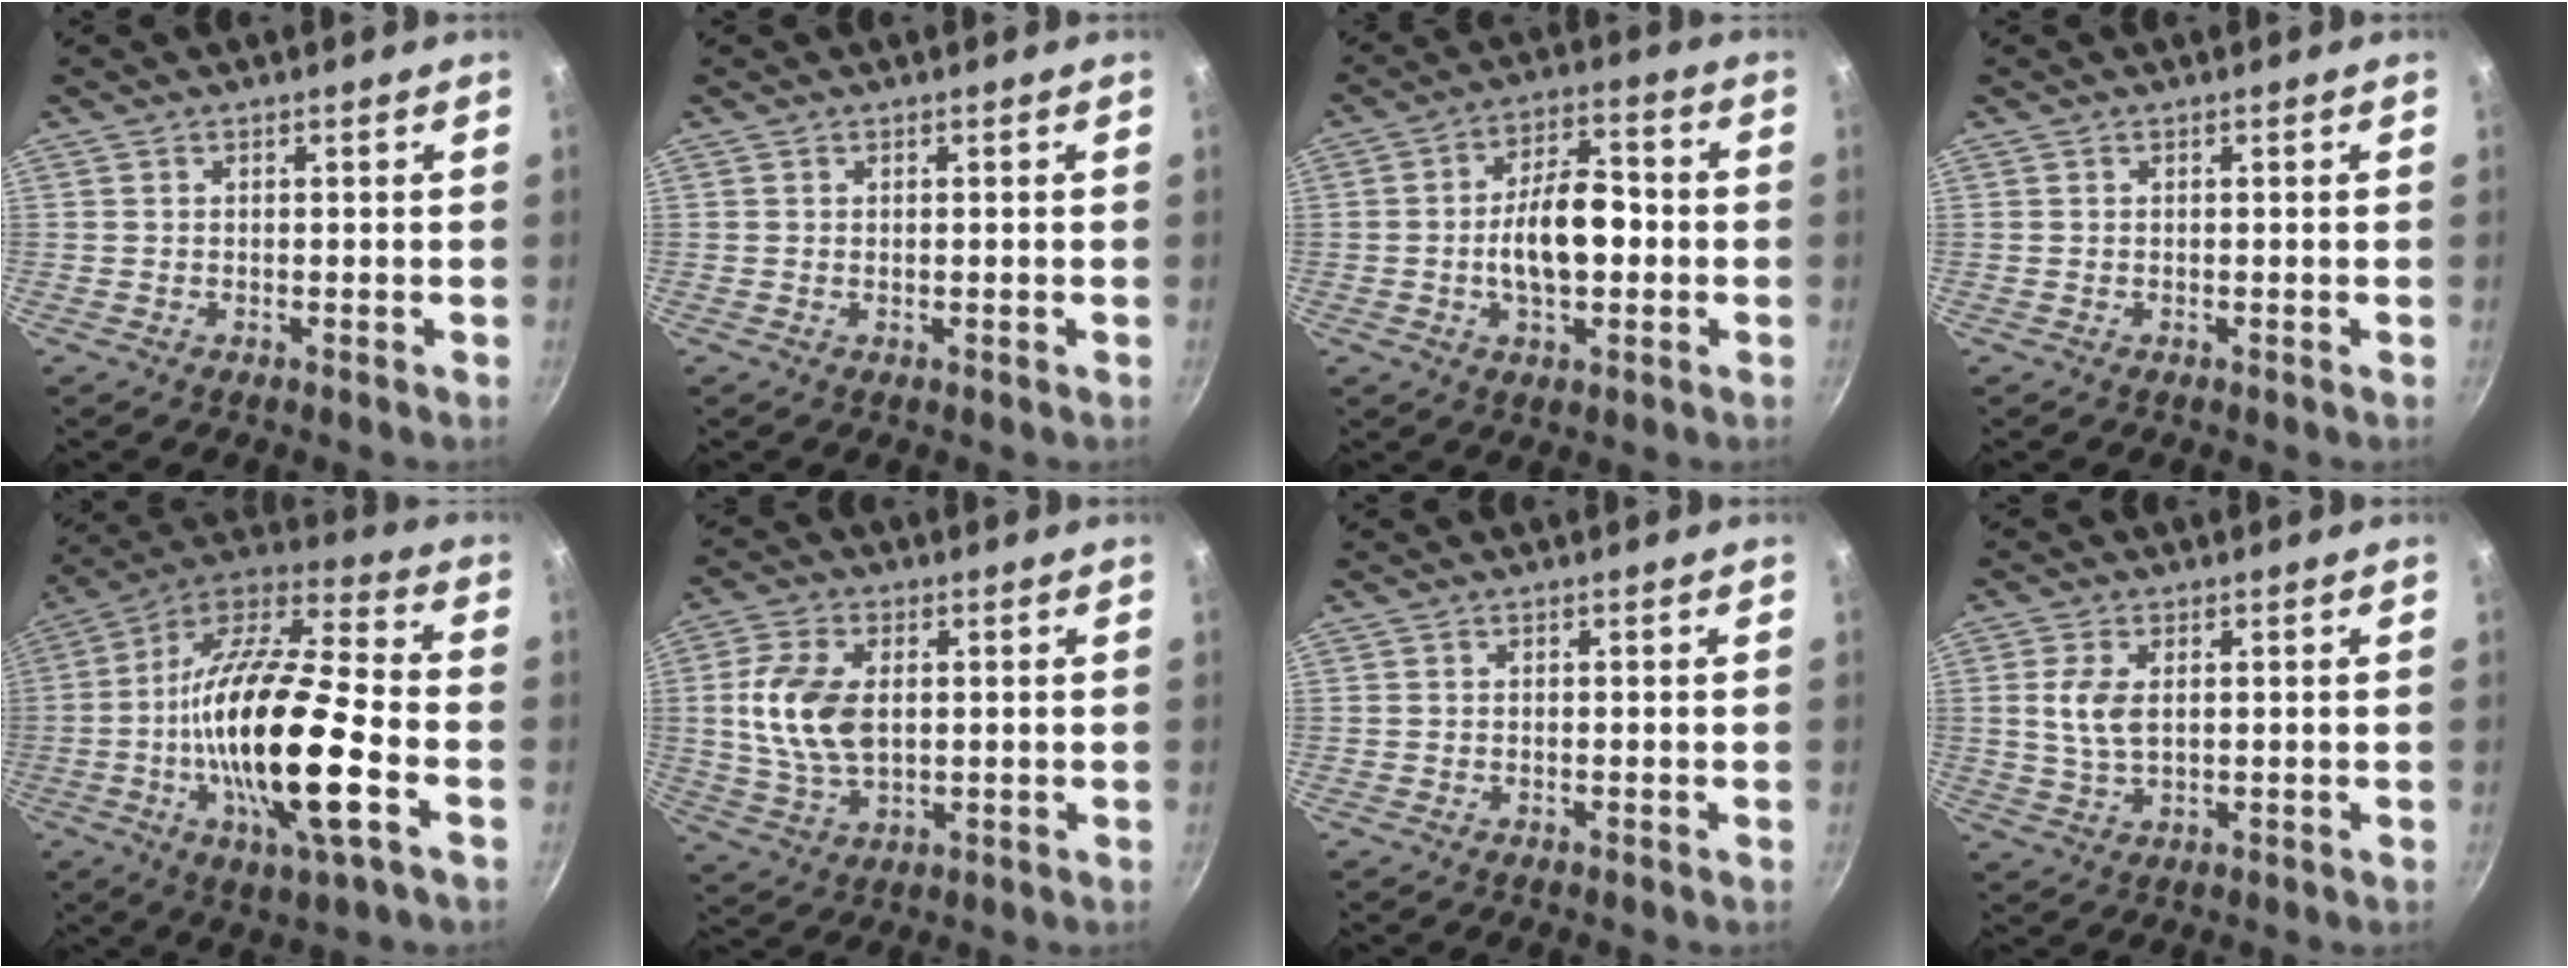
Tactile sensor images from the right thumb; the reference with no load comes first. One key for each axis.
{"total": 0.0}
{"total": 11.8, "fx": -1.4, "fy": 6.4, "fz": 9.9, "tx": -0.141, "ty": 0.030, "tz": -0.028}
{"total": 0.0}
{"total": 24.8, "fx": -5.8, "fy": 6.6, "fz": 23.2, "tx": -0.421, "ty": 0.021, "tz": -0.119}
{"total": 11.9, "fx": 1.2, "fy": 7.1, "fz": 9.4, "tx": -0.177, "ty": -0.004, "tz": 0.024}
{"total": 0.0}
{"total": 5.6, "fx": 1.0, "fy": 3.1, "fz": 4.6, "tx": -0.094, "ty": -0.002, "tz": 0.021}